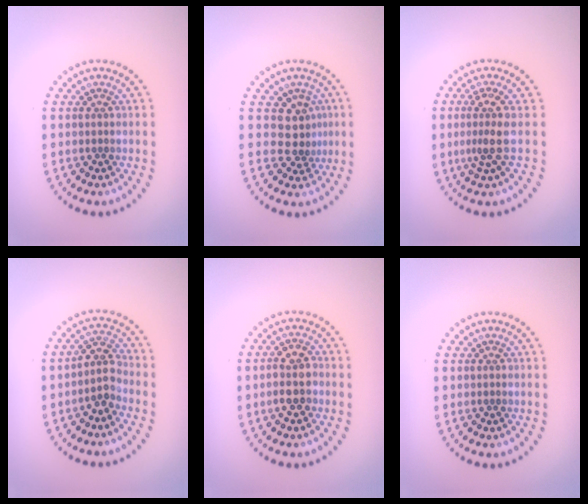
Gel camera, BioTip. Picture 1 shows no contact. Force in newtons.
{"total": 2.8, "press": 2.0, "slide": 2.0}
{"total": 2.8, "press": 2.0, "slide": 2.0}
{"total": 2.5, "press": 2.0, "slide": 1.6}
{"total": 2.7, "press": 2.6, "slide": 0.8}
{"total": 0.0}